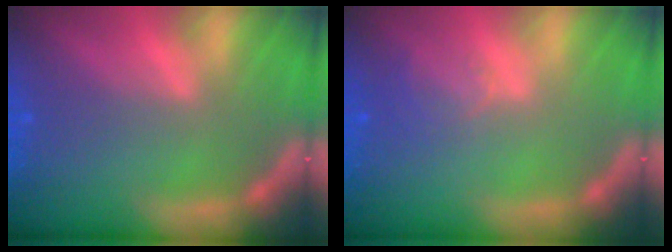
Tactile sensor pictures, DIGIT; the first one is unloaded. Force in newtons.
{"total": 2.0}